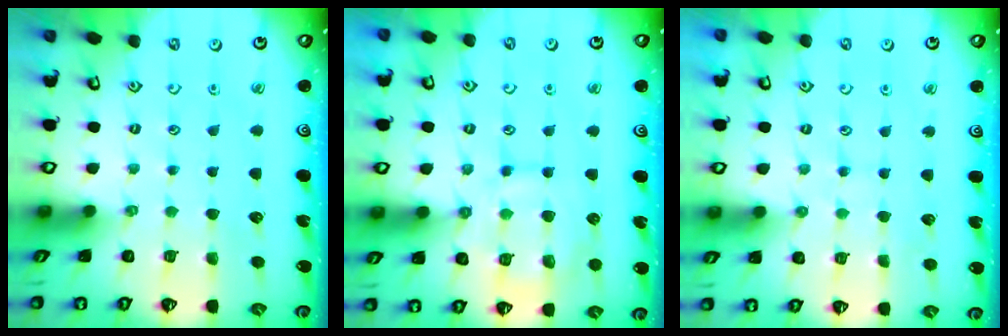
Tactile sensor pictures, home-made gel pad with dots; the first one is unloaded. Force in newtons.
{"total": 12.4, "press": 12.3, "slide": 1.1}
{"total": 5.9, "press": 5.9, "slide": 0.6}